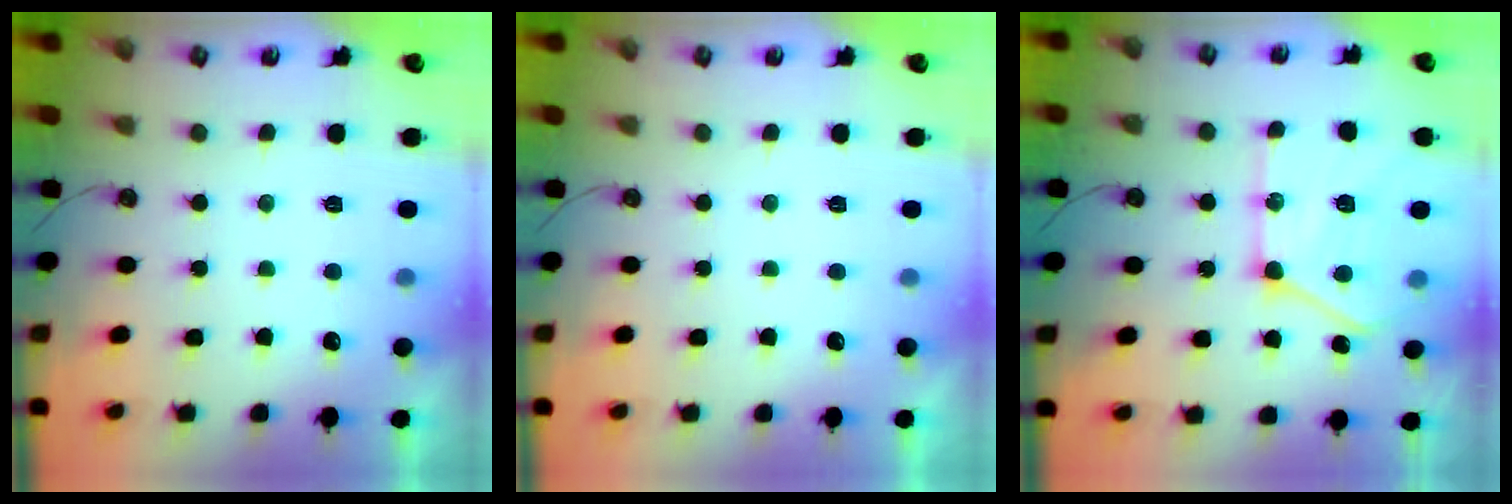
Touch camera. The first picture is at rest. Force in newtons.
{"total": 0.0}
{"total": 19.2, "press": 19.1, "slide": 1.7}